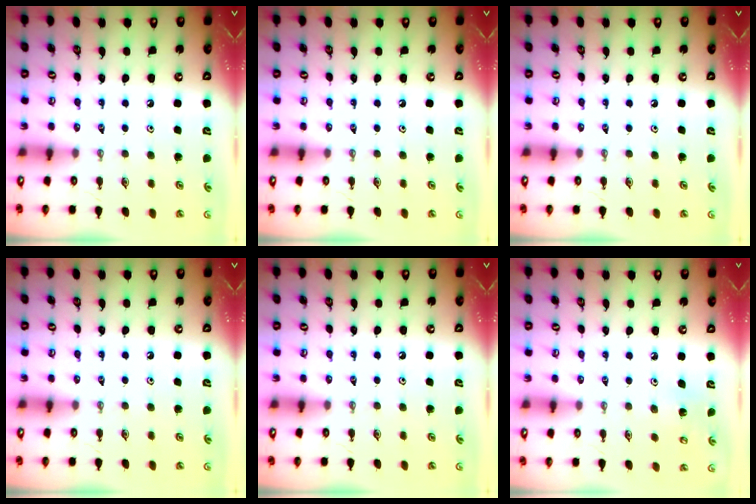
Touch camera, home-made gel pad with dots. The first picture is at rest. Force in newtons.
{"total": 0.0}
{"total": 0.0}
{"total": 0.0}
{"total": 0.0}
{"total": 6.1, "press": 6.1, "slide": 0.6}